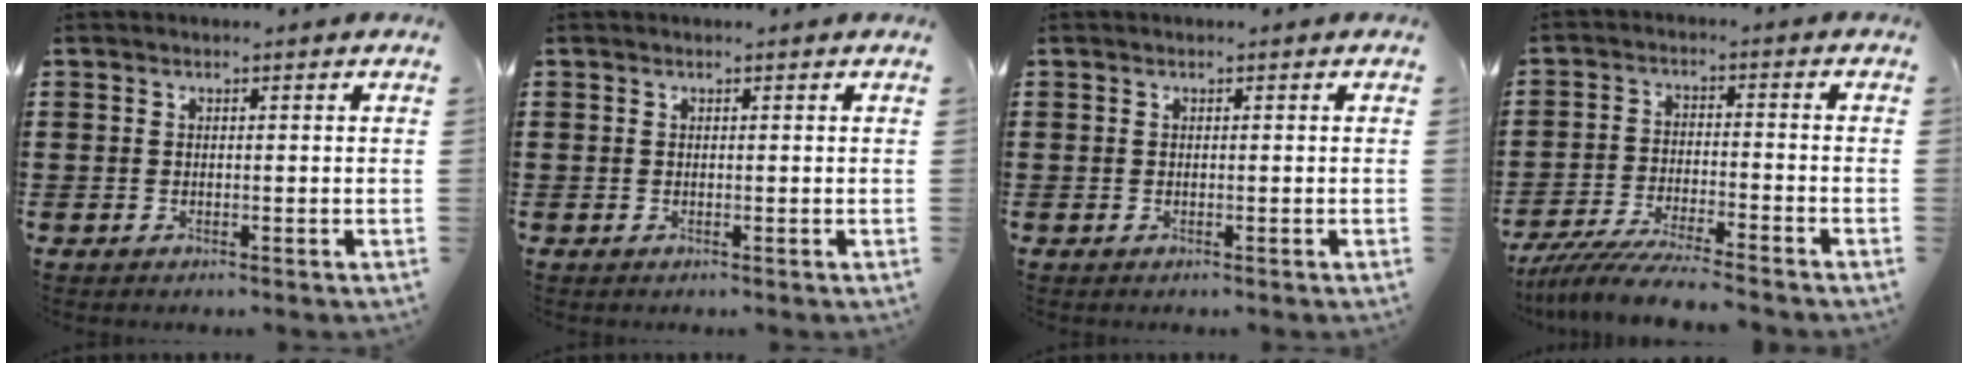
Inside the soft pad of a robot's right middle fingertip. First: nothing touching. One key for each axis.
{"total": 0.0}
{"total": 0.0}
{"total": 6.5, "fx": -6.2, "fy": -0.1, "fz": 2.1, "tx": -0.049, "ty": -0.012, "tz": -0.120}